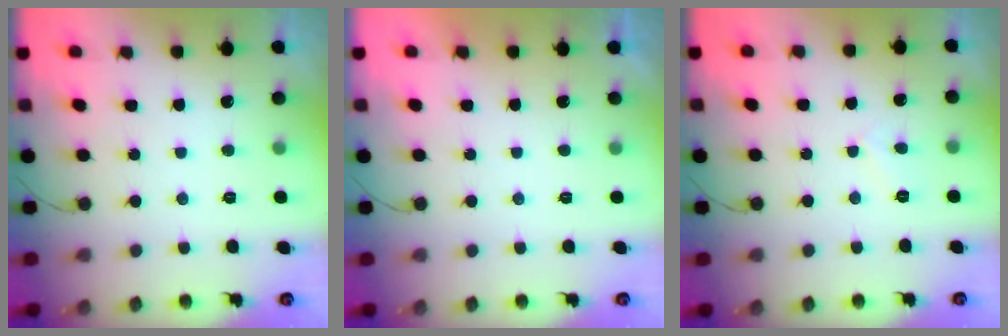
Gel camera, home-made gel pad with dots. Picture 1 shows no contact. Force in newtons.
{"total": 2.2, "press": 2.2, "slide": 0.4}
{"total": 2.8, "press": 2.8, "slide": 0.3}